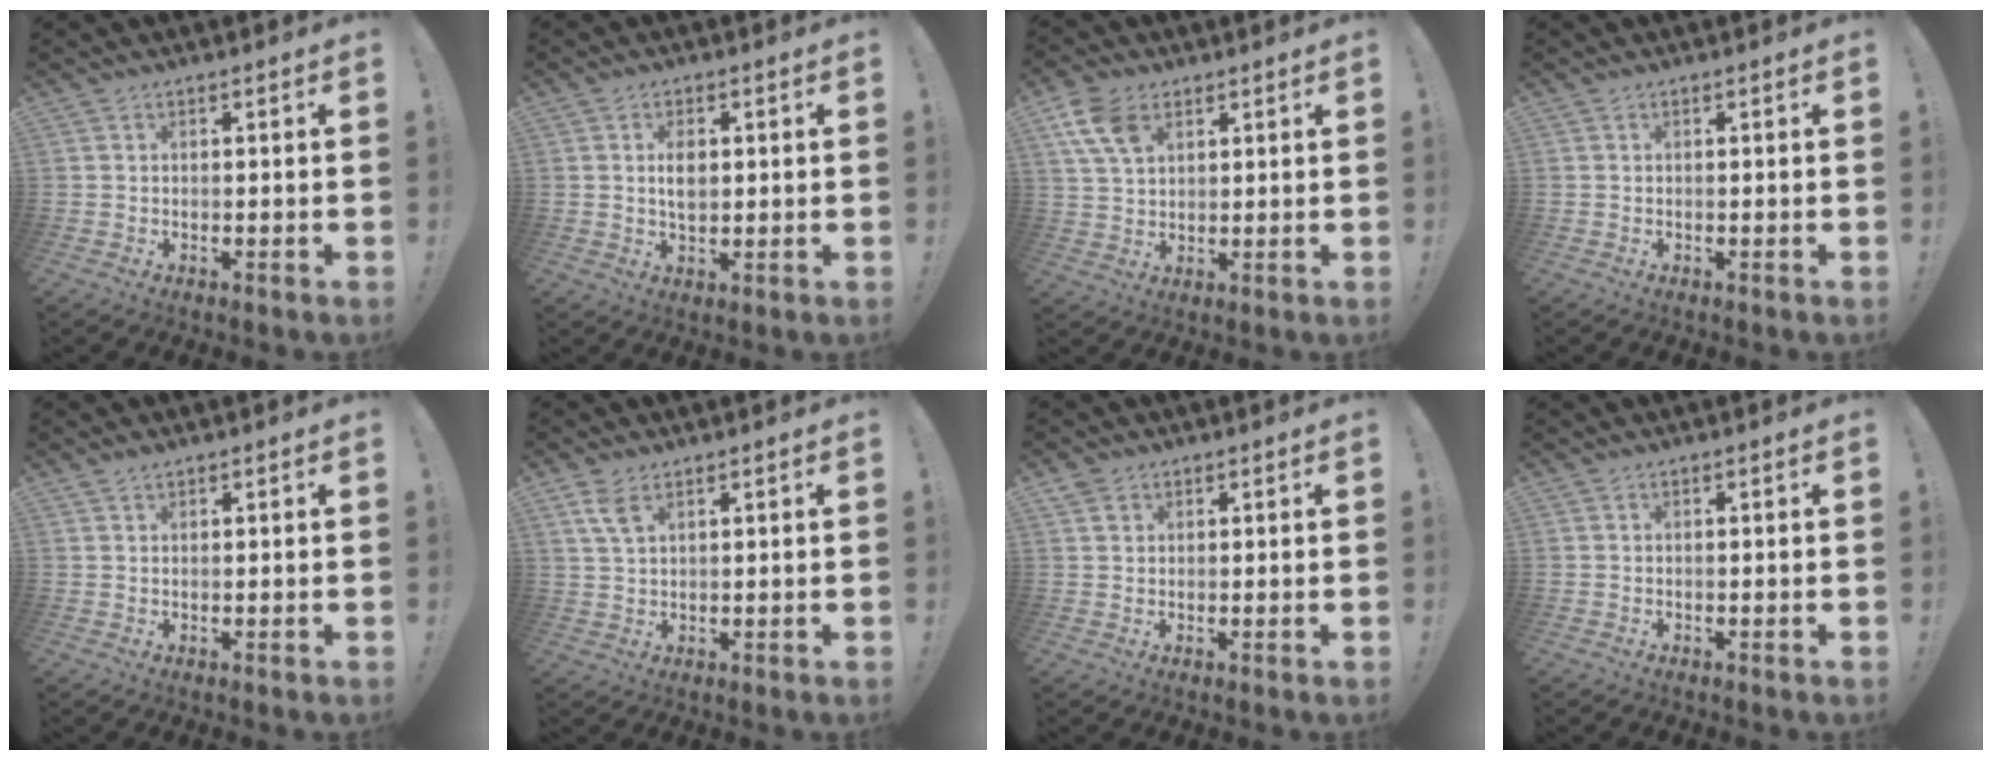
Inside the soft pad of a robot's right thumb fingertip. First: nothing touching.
{"total": 4.6, "force": [0.7, 2.7, 3.6], "torque": [-0.056, -0.003, 0.006]}
{"total": 10.1, "force": [4.7, 6.6, 6.0], "torque": [-0.110, -0.009, 0.093]}
{"total": 0.0}
{"total": 1.2, "force": [1.1, 0.1, 0.5], "torque": [-0.001, -0.004, 0.019]}
{"total": 5.1, "force": [2.9, 2.2, 3.5], "torque": [-0.067, -0.008, 0.054]}
{"total": 2.3, "force": [1.5, 1.6, 0.6], "torque": [0.000, -0.007, 0.025]}
{"total": 0.0}